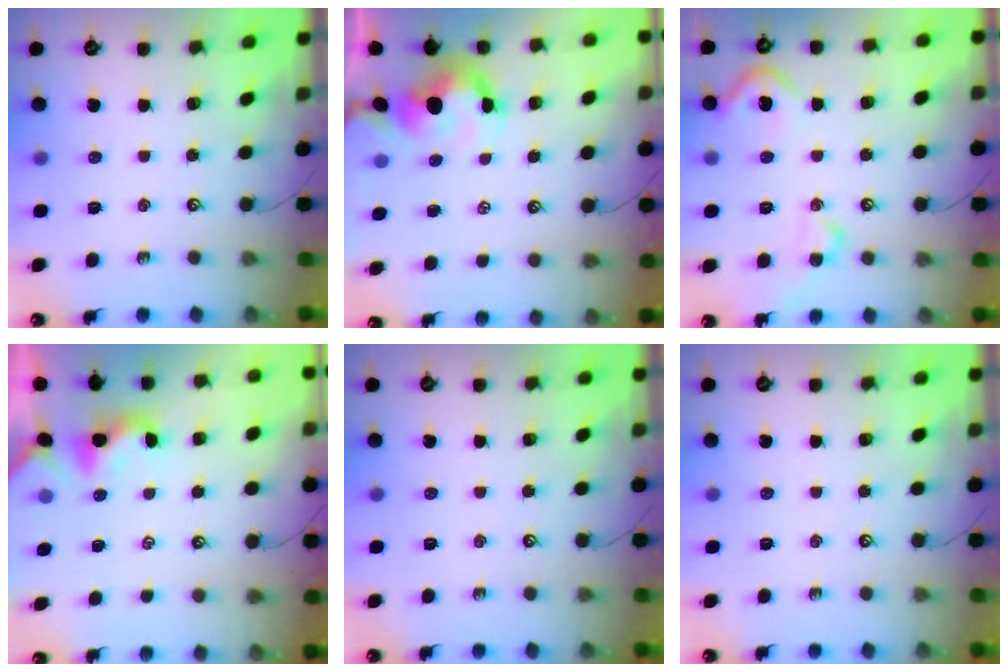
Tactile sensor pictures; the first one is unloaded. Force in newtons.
{"total": 5.6, "press": 5.4, "slide": 1.7}
{"total": 9.4, "press": 9.3, "slide": 1.6}
{"total": 1.9, "press": 1.9, "slide": 0.6}
{"total": 0.0}
{"total": 0.0}